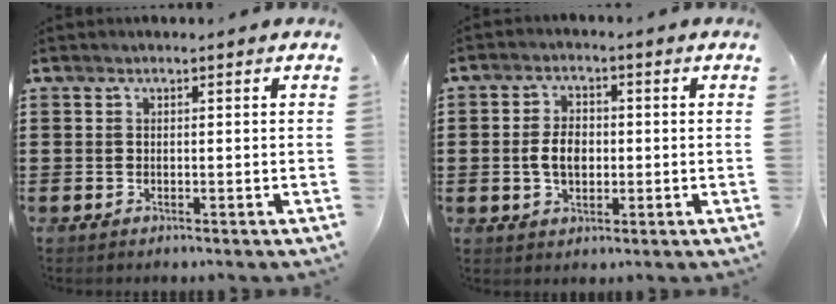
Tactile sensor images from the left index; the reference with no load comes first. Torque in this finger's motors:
{"motor_torque": [1.33, 0.80, 0.69, 0.07]}